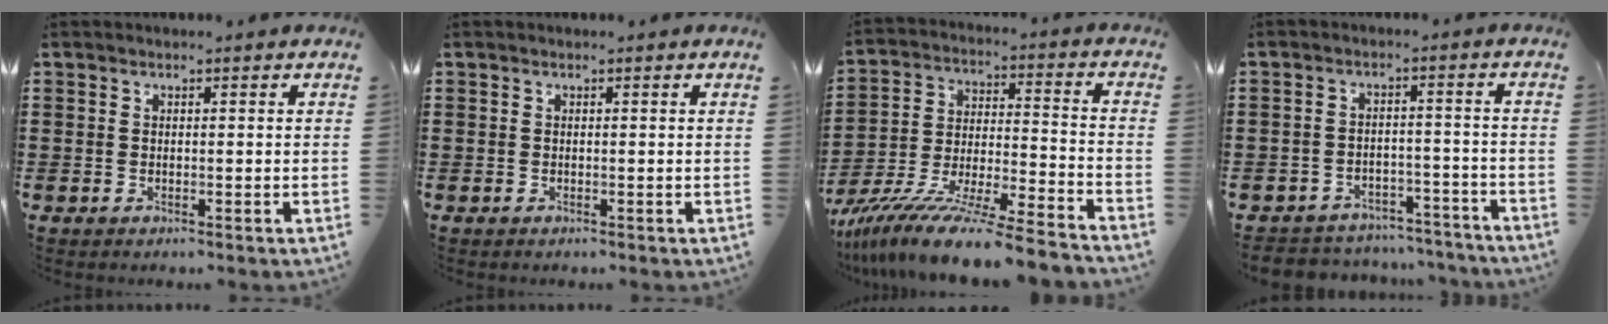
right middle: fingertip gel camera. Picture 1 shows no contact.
{"total": 0.0}
{"total": 12.2, "force": [-10.9, -0.5, 5.6], "torque": [-0.095, 0.011, -0.209]}
{"total": 4.2, "force": [-4.1, 0.7, -0.1], "torque": [-0.004, 0.007, -0.089]}